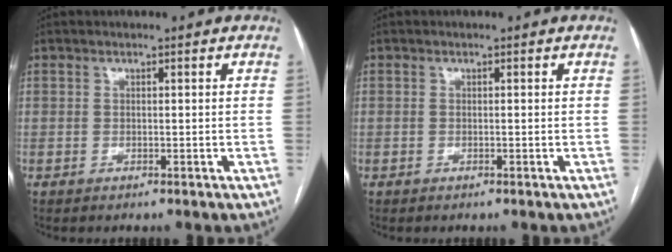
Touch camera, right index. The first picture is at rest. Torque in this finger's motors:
{"motor_torque": [0.21, 0.15, 0.02, 0.02]}